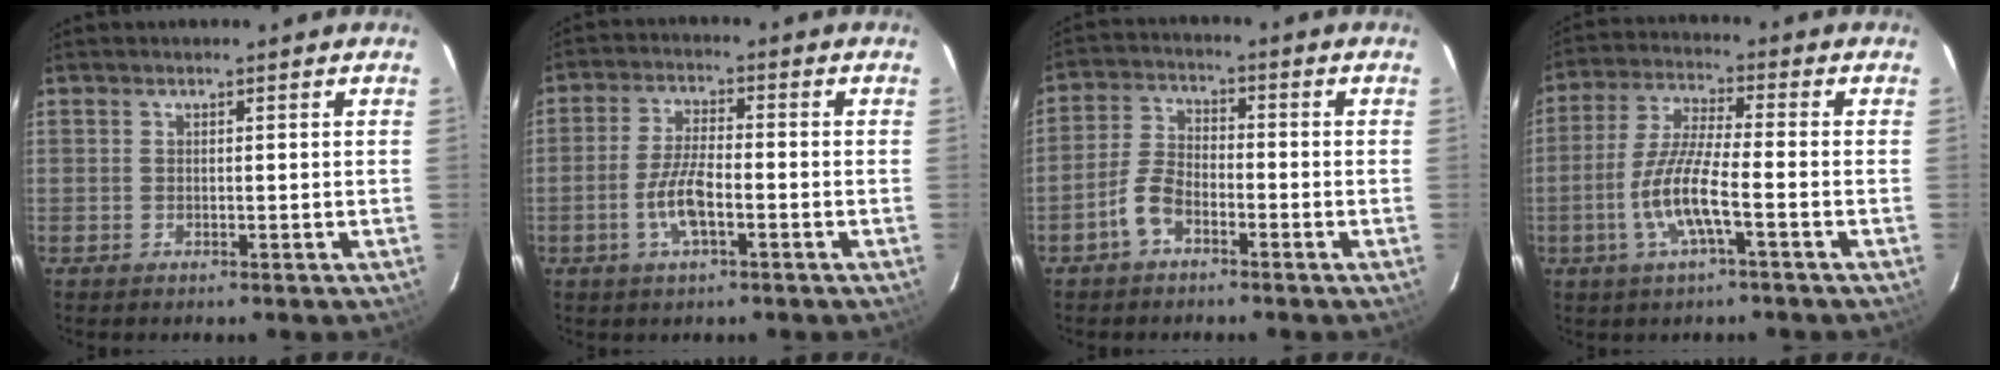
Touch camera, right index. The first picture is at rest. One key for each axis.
{"total": 6.7, "fx": -2.6, "fy": 1.9, "fz": 5.9, "tx": -0.123, "ty": 0.001, "tz": -0.051}
{"total": 5.7, "fx": -3.4, "fy": 2.8, "fz": 3.5, "tx": -0.084, "ty": 0.014, "tz": -0.069}
{"total": 9.7, "fx": -3.4, "fy": 1.1, "fz": 9.0, "tx": -0.191, "ty": -0.001, "tz": -0.068}